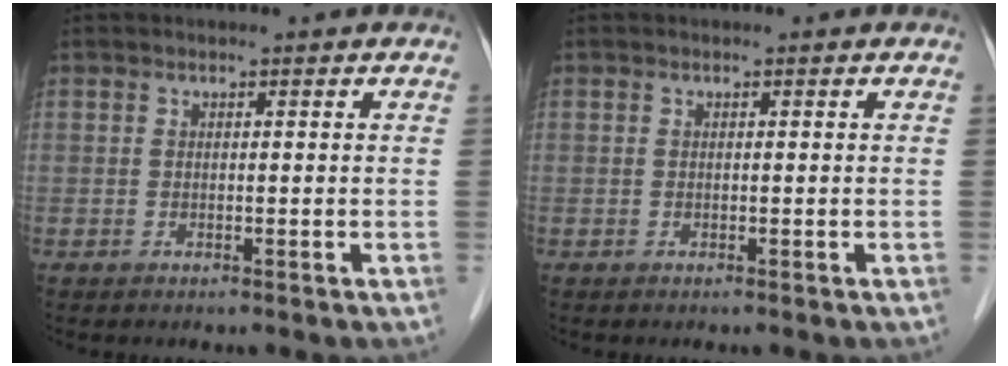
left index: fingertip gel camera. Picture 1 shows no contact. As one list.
[{"total": 0.0}]